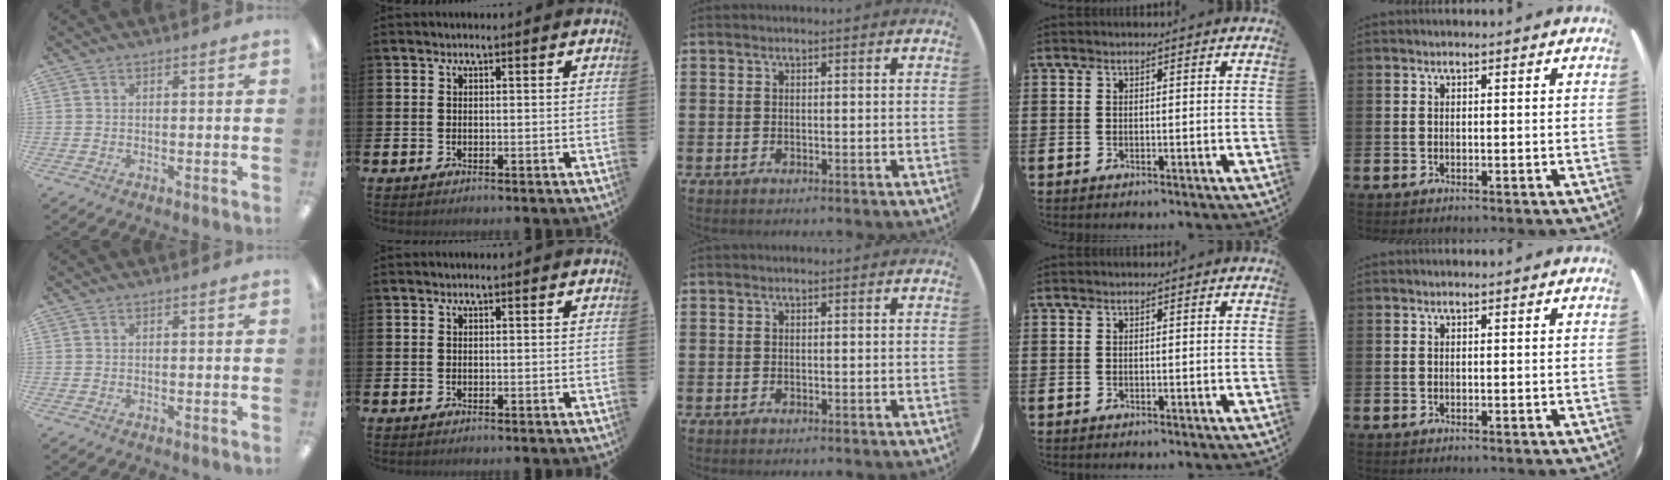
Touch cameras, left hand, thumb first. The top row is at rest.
{}